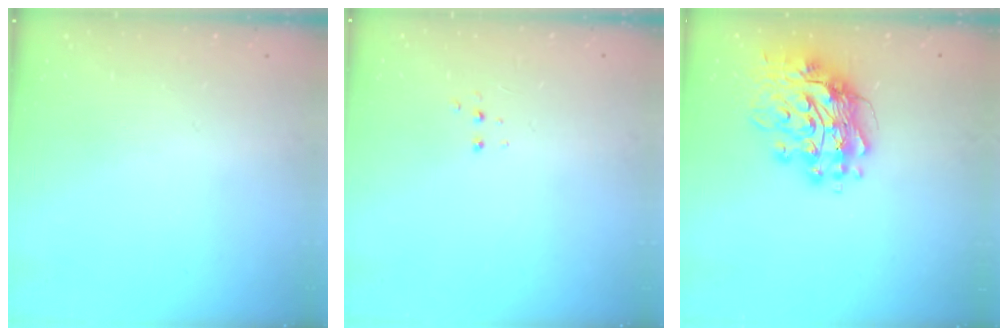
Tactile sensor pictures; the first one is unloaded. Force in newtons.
{"total": 2.7, "press": 2.7, "slide": 0.5}
{"total": 17.5, "press": 17.4, "slide": 1.7}